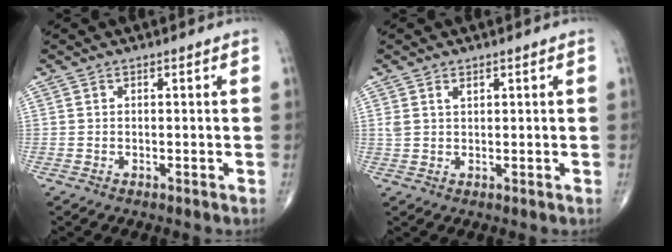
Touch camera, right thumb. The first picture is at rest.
{"total": 2.1, "force": [1.2, 1.1, 1.3], "torque": [-0.025, -0.001, 0.029]}